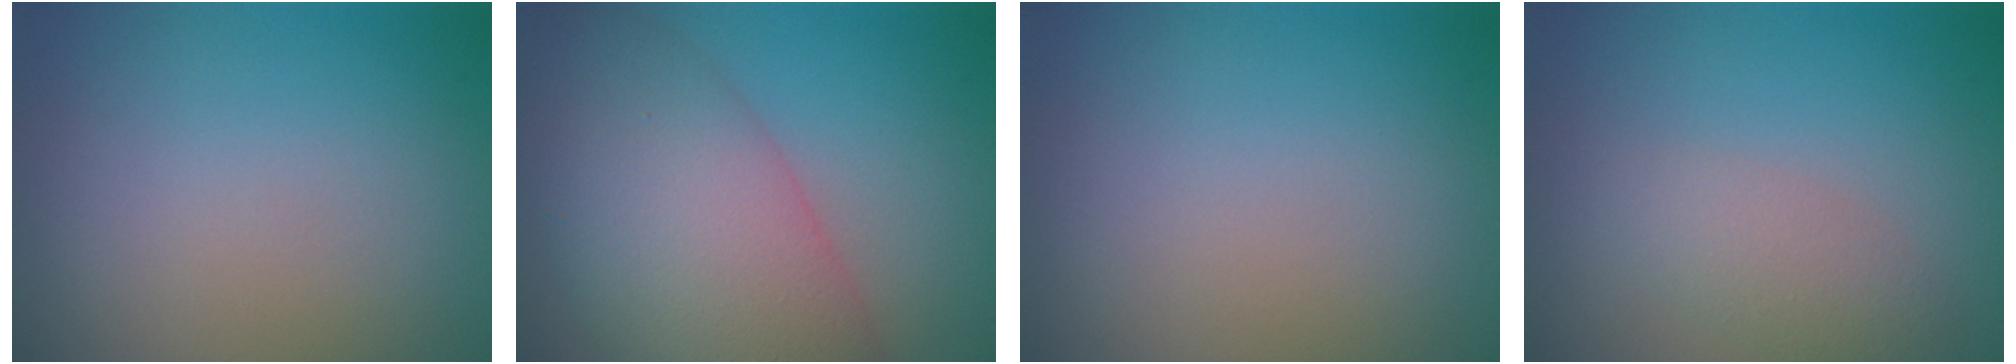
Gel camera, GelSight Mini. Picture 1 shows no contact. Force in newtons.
{"total": 11.2, "press": 11.2, "slide": 0.4}
{"total": 0.0}
{"total": 2.4, "press": 2.4, "slide": 0.1}